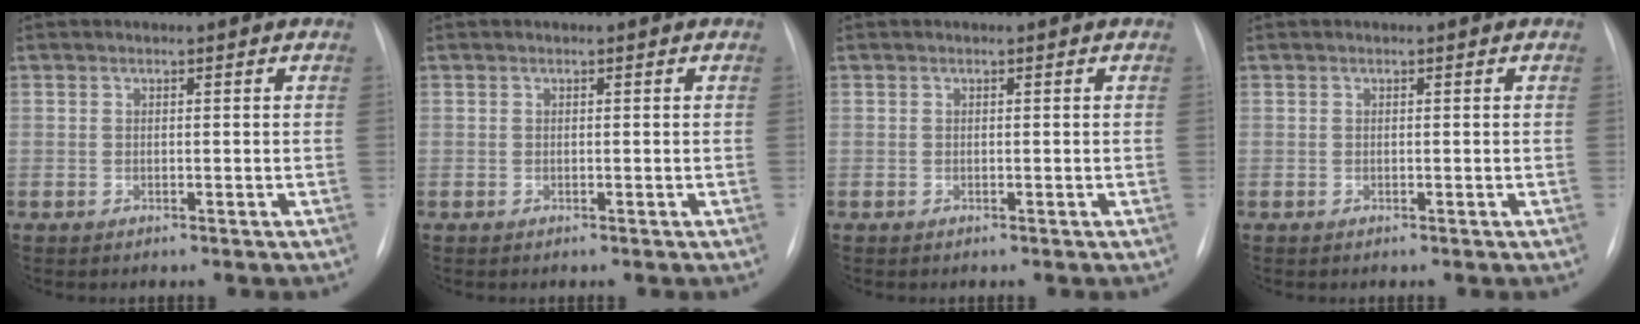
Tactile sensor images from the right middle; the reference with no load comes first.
{"total": 0.0}
{"total": 0.0}
{"total": 0.0}